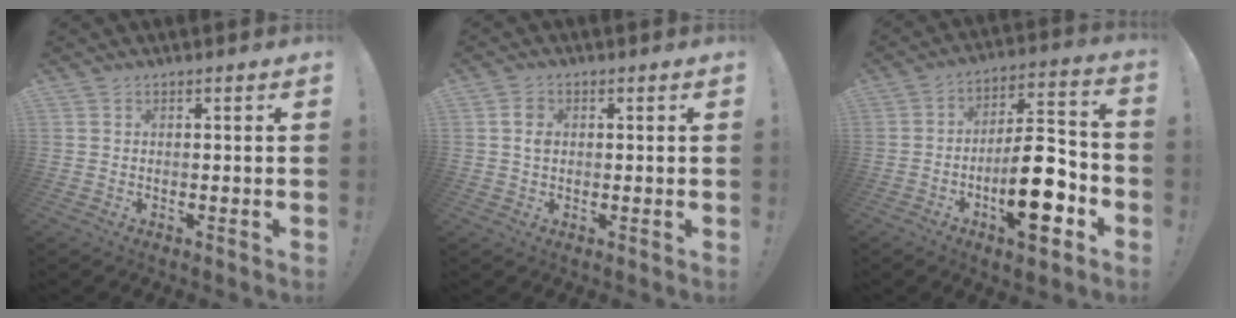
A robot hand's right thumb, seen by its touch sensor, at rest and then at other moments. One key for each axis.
{"total": 3.5, "fx": 0.6, "fy": 2.7, "fz": 2.1, "tx": -0.027, "ty": 0.001, "tz": 0.009}
{"total": 18.3, "fx": -6.4, "fy": 6.6, "fz": 15.9, "tx": -0.256, "ty": 0.038, "tz": -0.099}